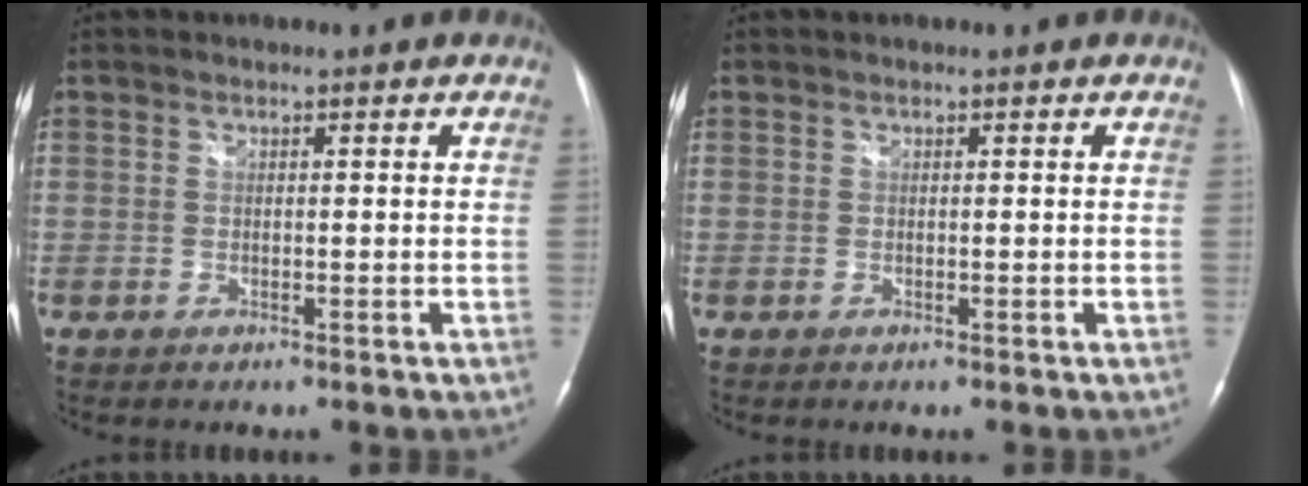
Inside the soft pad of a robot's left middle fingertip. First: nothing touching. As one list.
[{"total": 0.0}]